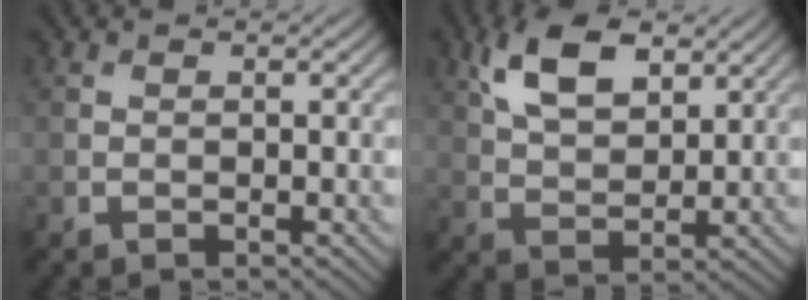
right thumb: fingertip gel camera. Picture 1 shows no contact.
{"total": 8.2, "force": [4.2, 4.1, 5.7], "torque": [-0.122, 0.005, 0.082]}